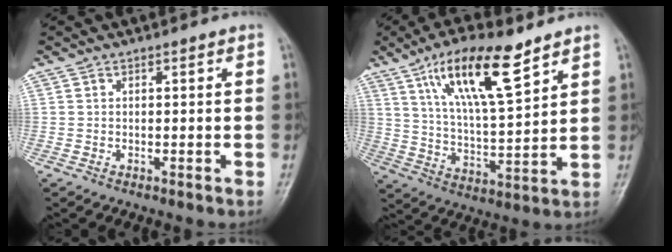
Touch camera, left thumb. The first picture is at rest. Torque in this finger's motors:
{"motor_torque": [1.43, 1.43, 1.69, -1.09, 0.24]}